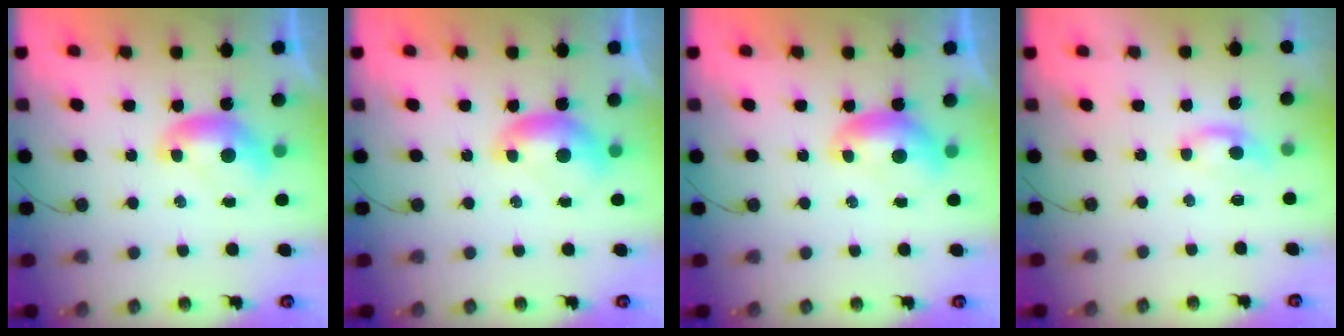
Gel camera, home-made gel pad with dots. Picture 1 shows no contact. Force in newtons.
{"total": 0.0}
{"total": 0.0}
{"total": 0.9, "press": 0.8, "slide": 0.4}